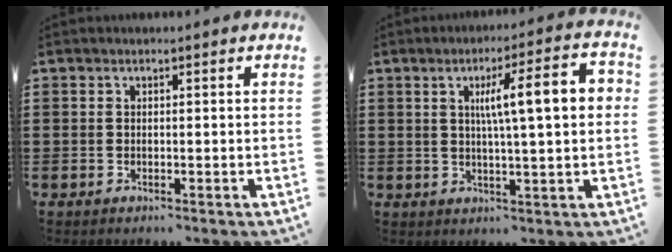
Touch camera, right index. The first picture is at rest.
{"total": 10.2, "force": [2.1, 1.5, 9.8], "torque": [-0.170, 0.004, 0.025]}